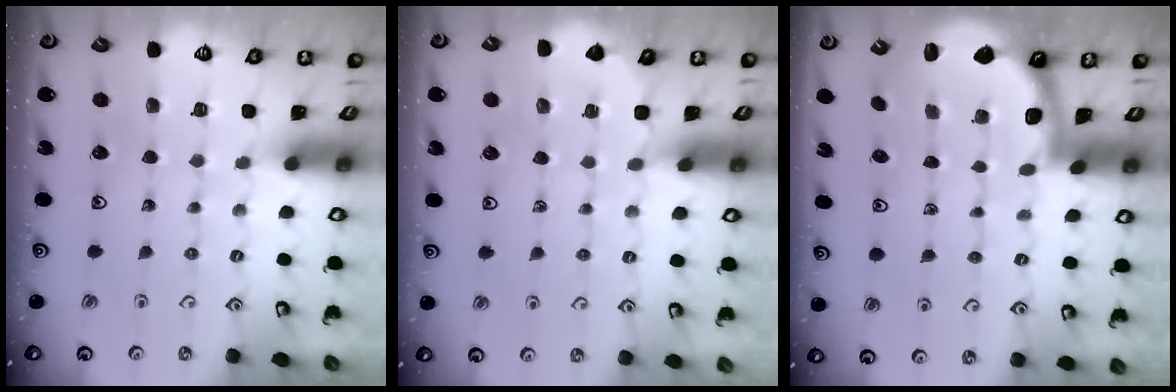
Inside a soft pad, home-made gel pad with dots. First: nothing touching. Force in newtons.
{"total": 1.6, "press": 1.5, "slide": 0.2}
{"total": 1.8, "press": 1.8, "slide": 0.1}